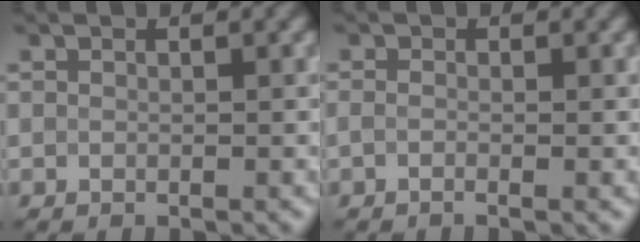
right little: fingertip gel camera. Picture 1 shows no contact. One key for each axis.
{"total": 1.3, "fx": -0.8, "fy": 0.3, "fz": 0.9, "tx": -0.008, "ty": -0.004, "tz": -0.011}